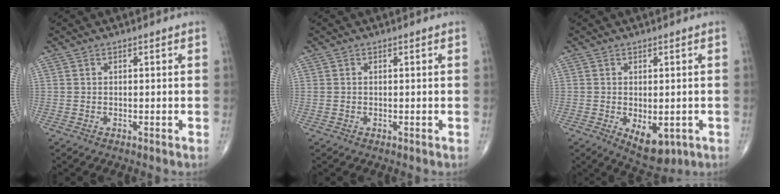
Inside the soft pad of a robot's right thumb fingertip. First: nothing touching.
{"total": 0.8, "force": [0.1, 0.5, 0.6], "torque": [-0.019, 0.008, 0.007]}
{"total": 7.1, "force": [-2.1, 3.8, 5.6], "torque": [-0.070, -0.006, -0.016]}